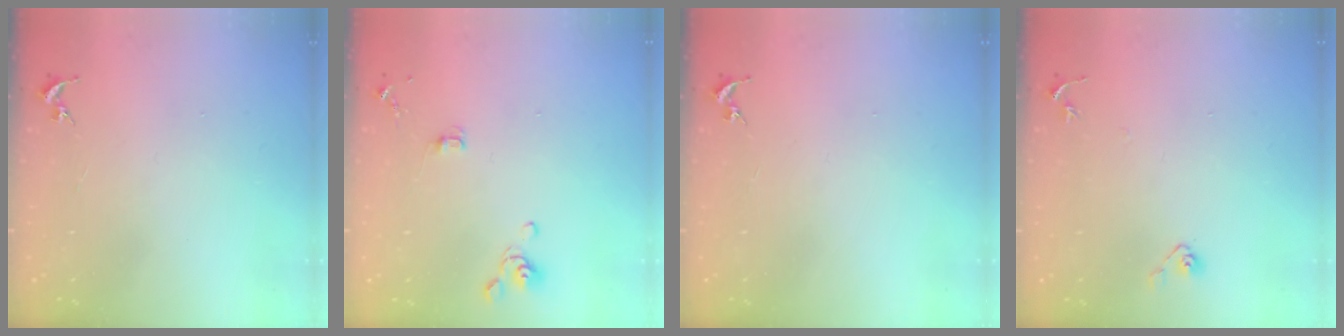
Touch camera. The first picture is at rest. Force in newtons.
{"total": 4.1, "press": 3.9, "slide": 1.4}
{"total": 0.0}
{"total": 4.5, "press": 4.4, "slide": 0.8}